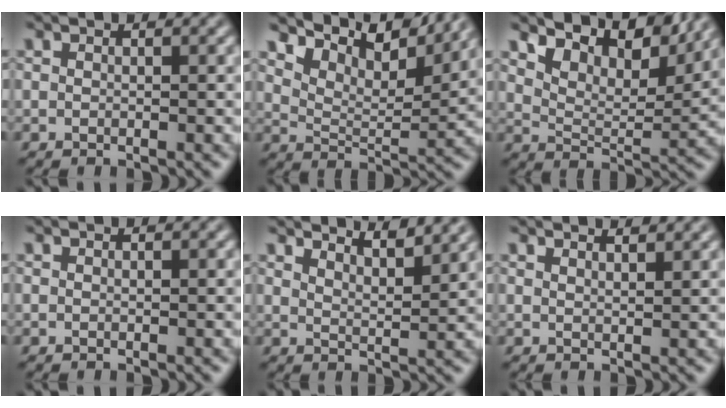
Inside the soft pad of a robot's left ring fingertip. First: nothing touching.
{"total": 8.7, "force": [7.4, 2.1, 3.9], "torque": [-0.080, 0.010, 0.115]}
{"total": 8.1, "force": [6.6, 2.6, 4.0], "torque": [-0.078, 0.006, 0.098]}
{"total": 0.0}
{"total": 4.0, "force": [3.8, 0.4, 1.3], "torque": [-0.013, 0.008, 0.042]}
{"total": 2.0, "force": [1.9, 0.1, 0.5], "torque": [-0.002, 0.005, 0.021]}